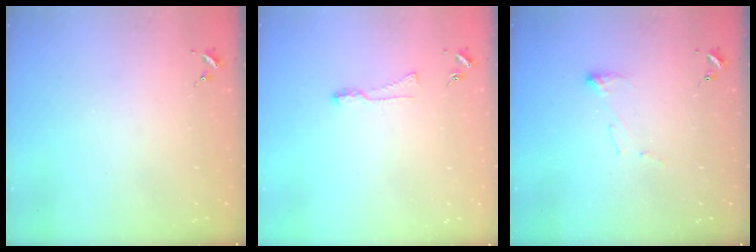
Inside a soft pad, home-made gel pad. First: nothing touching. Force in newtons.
{"total": 6.9, "press": 6.8, "slide": 0.8}
{"total": 5.8, "press": 5.8, "slide": 0.3}